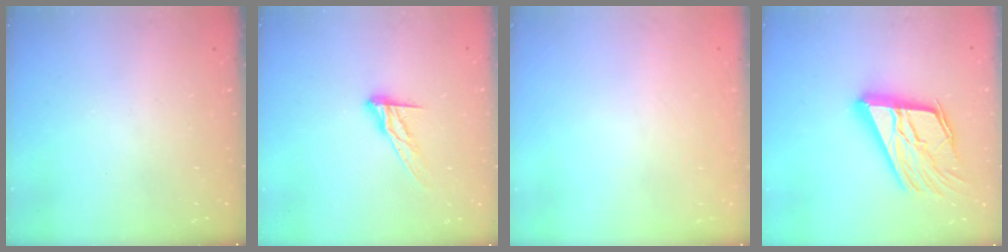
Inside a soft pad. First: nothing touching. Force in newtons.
{"total": 9.5, "press": 9.5, "slide": 0.6}
{"total": 1.6, "press": 1.6, "slide": 0.1}
{"total": 22.6, "press": 22.3, "slide": 3.2}